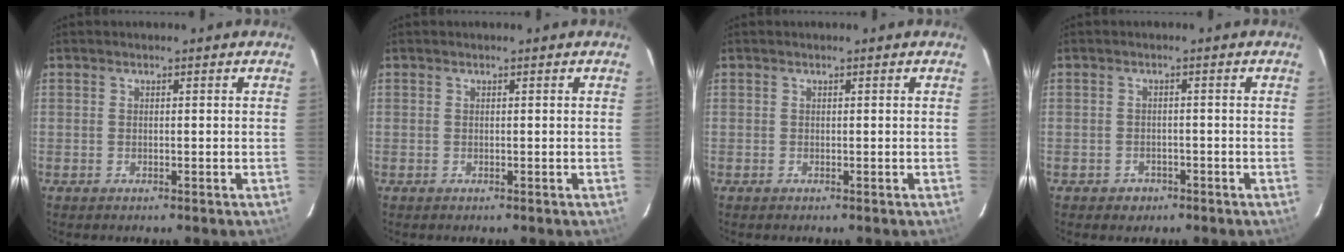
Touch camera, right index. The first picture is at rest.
{"total": 0.0}
{"total": 0.0}
{"total": 2.9, "force": [-1.7, 2.3, 0.5], "torque": [-0.017, 0.006, -0.021]}